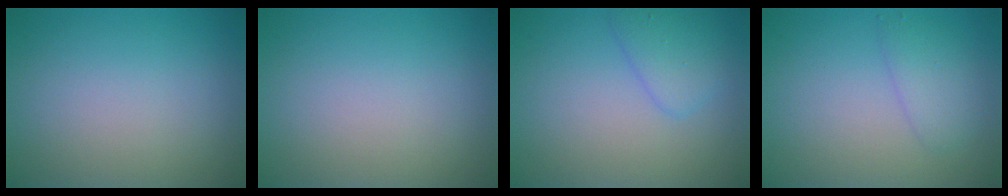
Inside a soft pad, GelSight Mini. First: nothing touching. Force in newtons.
{"total": 0.0}
{"total": 2.4, "press": 2.4, "slide": 0.2}
{"total": 2.1, "press": 2.1, "slide": 0.1}